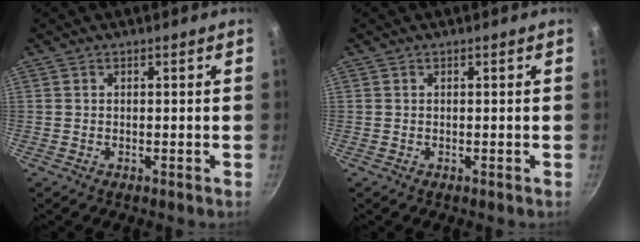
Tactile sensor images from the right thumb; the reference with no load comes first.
{"total": 0.0}